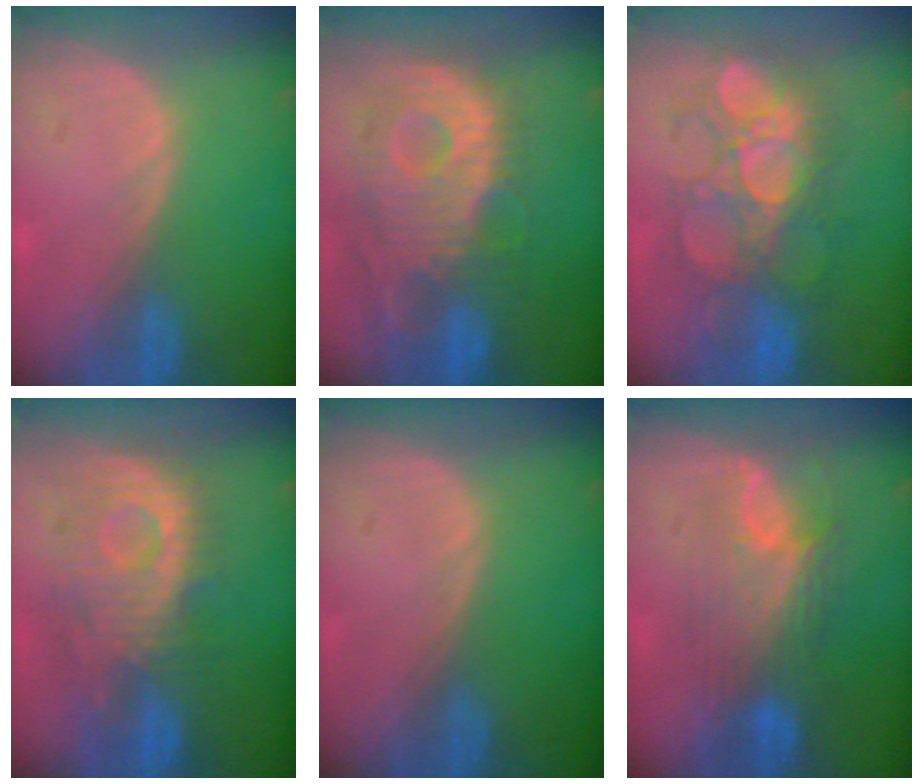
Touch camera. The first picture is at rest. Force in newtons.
{"total": 12.2, "press": 10.8, "slide": 5.7}
{"total": 9.6, "press": 9.6, "slide": 0.1}
{"total": 10.4, "press": 9.8, "slide": 3.3}
{"total": 0.0}
{"total": 7.7, "press": 7.5, "slide": 1.7}